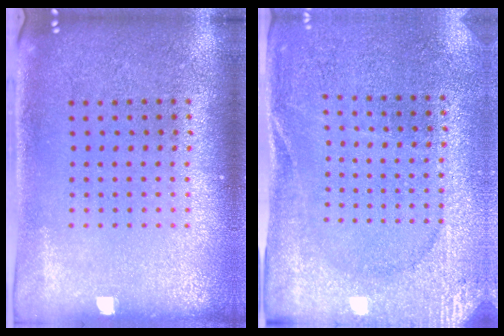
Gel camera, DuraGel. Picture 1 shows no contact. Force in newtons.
{"total": 2.6, "press": 2.6, "slide": 0.4}